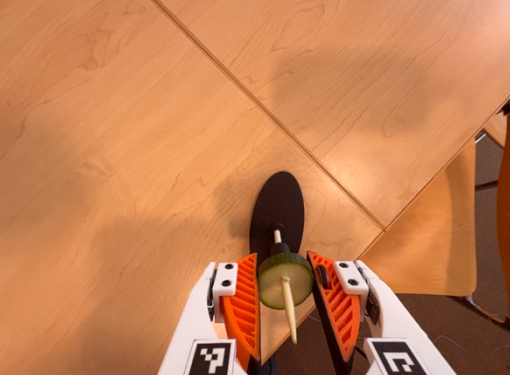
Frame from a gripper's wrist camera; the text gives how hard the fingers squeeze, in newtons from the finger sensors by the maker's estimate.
{"total": 9.7, "left": 9.6, "right": 9.7}